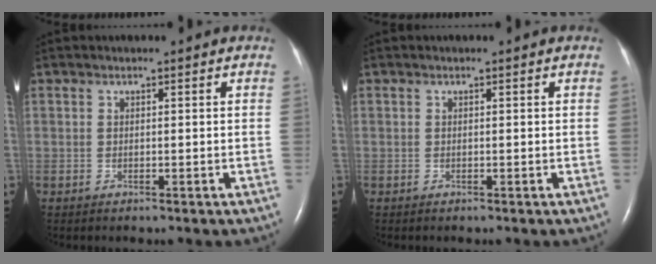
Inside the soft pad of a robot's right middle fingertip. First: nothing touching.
{"total": 0.0}